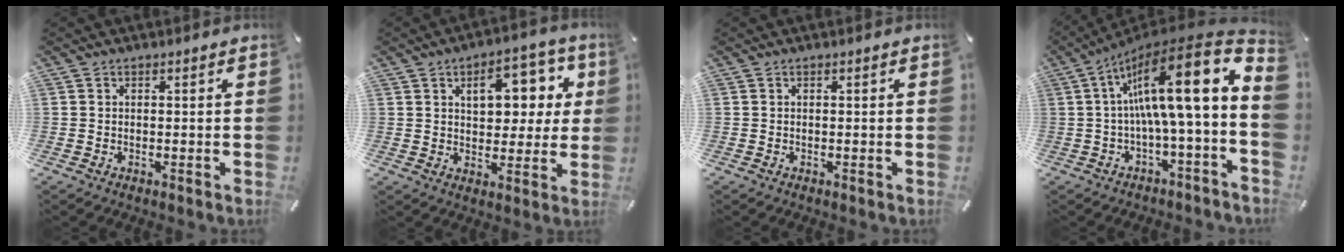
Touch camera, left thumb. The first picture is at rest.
{"total": 13.5, "force": [4.7, 8.3, 9.6], "torque": [-0.119, -0.007, 0.074]}
{"total": 0.0}
{"total": 19.0, "force": [3.9, 3.8, 18.2], "torque": [-0.304, -0.051, 0.054]}